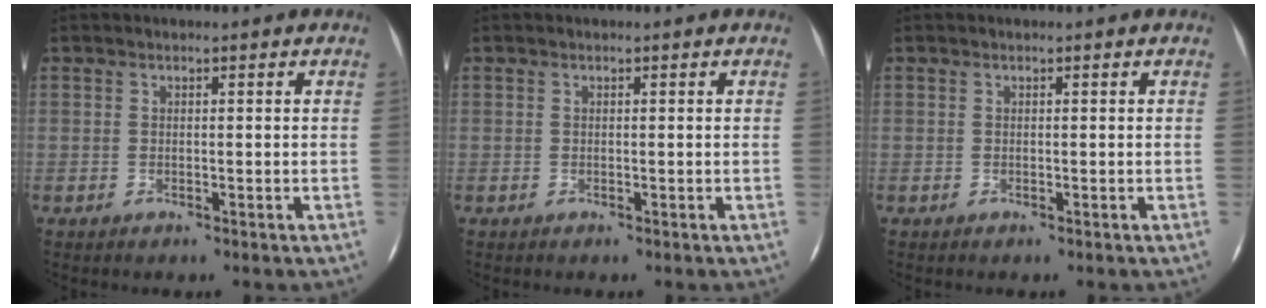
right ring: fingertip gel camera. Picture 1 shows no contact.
{"total": 0.0}
{"total": 0.0}